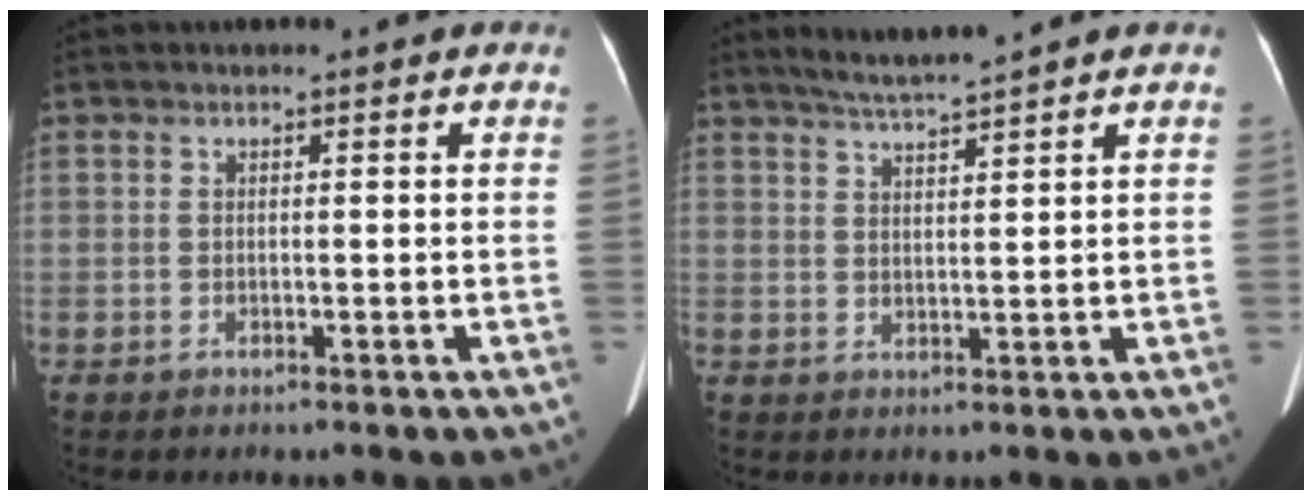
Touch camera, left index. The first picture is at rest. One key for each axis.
{"total": 4.4, "fx": 3.9, "fy": -1.2, "fz": 1.7, "tx": -0.034, "ty": 0.003, "tz": 0.076}